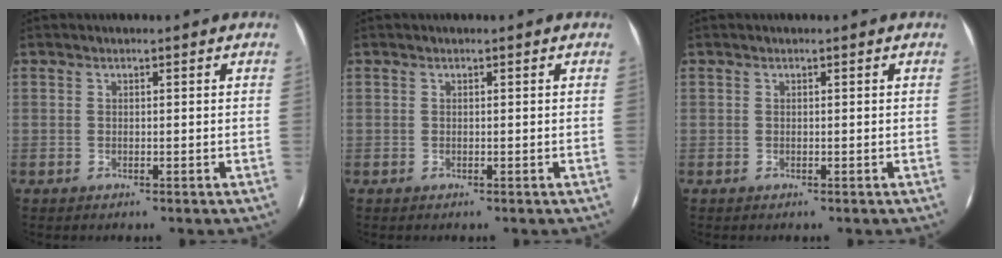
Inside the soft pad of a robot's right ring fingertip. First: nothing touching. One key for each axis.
{"total": 0.0}
{"total": 0.0}